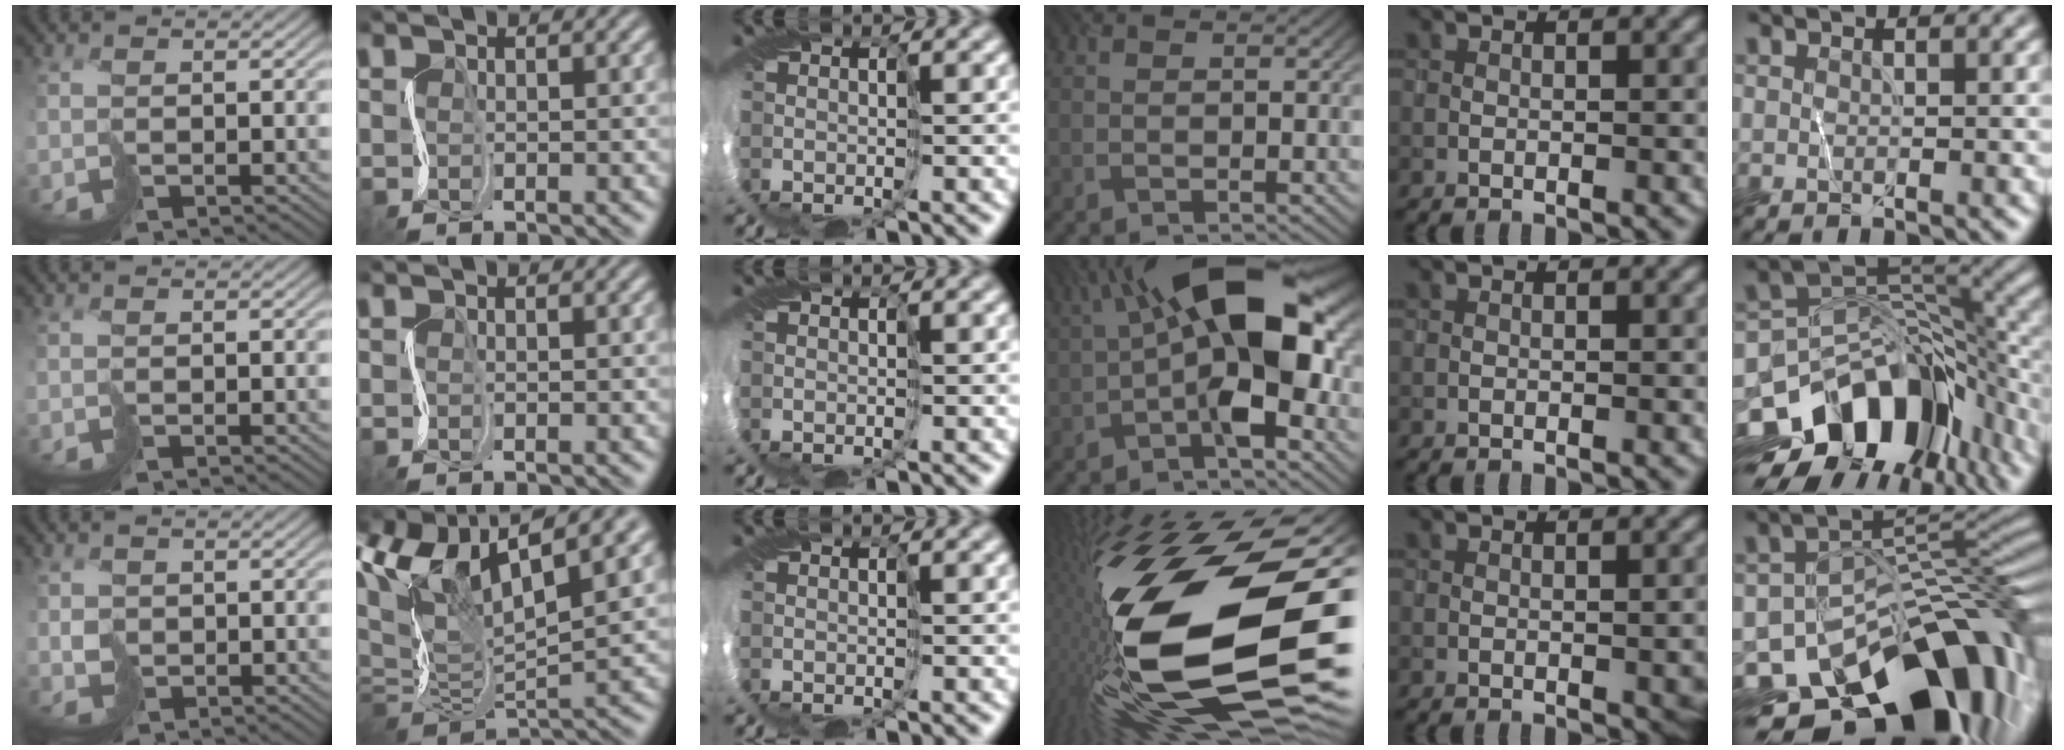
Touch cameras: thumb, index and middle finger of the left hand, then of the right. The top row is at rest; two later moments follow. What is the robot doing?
{"motion": "cut", "object": "paper"}